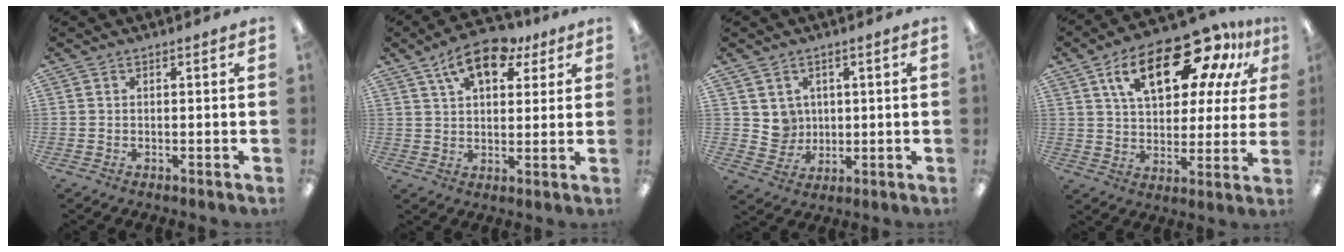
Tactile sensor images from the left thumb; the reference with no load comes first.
{"total": 12.3, "force": [7.1, 6.6, 7.6], "torque": [-0.114, -0.021, 0.124]}
{"total": 5.4, "force": [1.9, 5.0, 0.1], "torque": [-0.001, -0.008, 0.037]}
{"total": 21.8, "force": [11.5, 10.5, 15.2], "torque": [-0.239, -0.043, 0.190]}